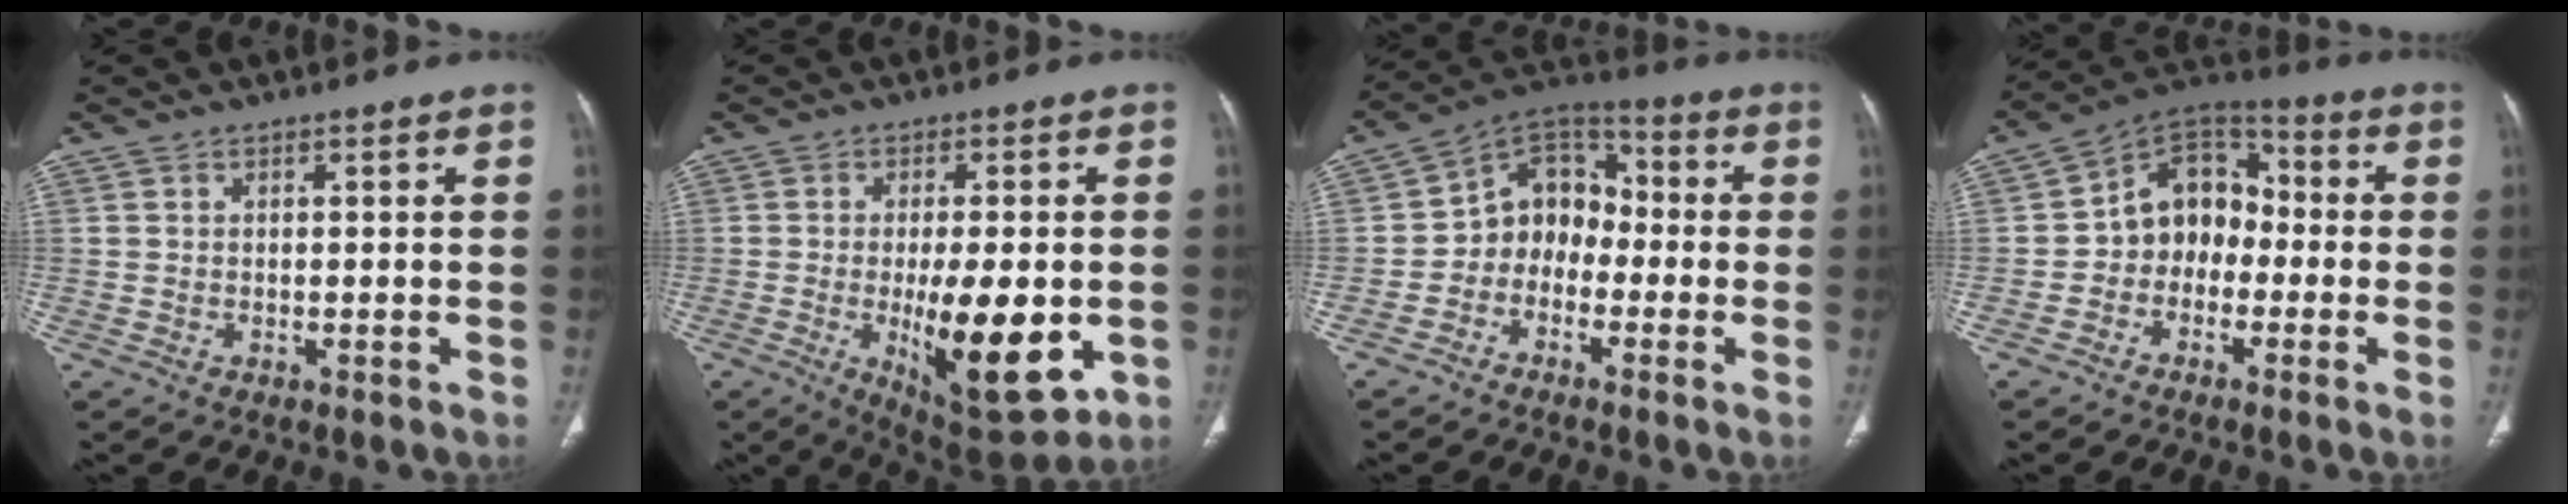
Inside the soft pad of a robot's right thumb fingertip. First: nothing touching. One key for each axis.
{"total": 16.4, "fx": -3.5, "fy": 6.1, "fz": 14.8, "tx": -0.206, "ty": -0.018, "tz": -0.037}
{"total": 9.8, "fx": -2.2, "fy": 8.1, "fz": 5.1, "tx": -0.045, "ty": 0.050, "tz": -0.060}
{"total": 10.9, "fx": -1.7, "fy": 8.7, "fz": 6.2, "tx": -0.063, "ty": 0.044, "tz": -0.048}